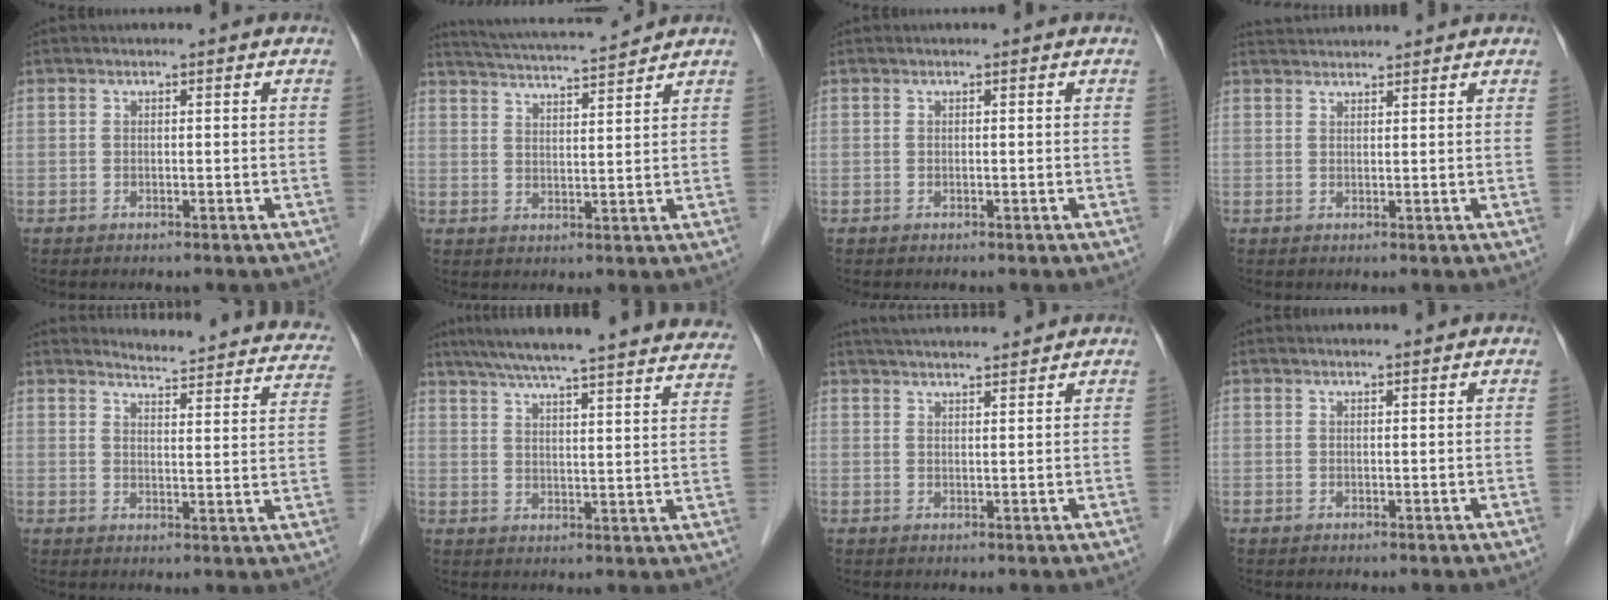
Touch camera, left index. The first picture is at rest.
{"total": 10.3, "force": [9.8, -0.3, 3.3], "torque": [-0.066, 0.015, 0.152]}
{"total": 0.0}
{"total": 4.9, "force": [4.8, 0.0, 0.8], "torque": [-0.016, 0.036, 0.076]}
{"total": 17.2, "force": [16.4, 2.7, 4.6], "torque": [-0.041, -0.055, 0.166]}
{"total": 32.1, "force": [29.0, 2.3, 13.6], "torque": [-0.215, -0.038, 0.355]}
{"total": 9.6, "force": [9.0, 0.6, 3.4], "torque": [-0.058, 0.027, 0.132]}
{"total": 1.8, "force": [1.7, 0.0, 0.6], "torque": [-0.008, 0.009, 0.027]}